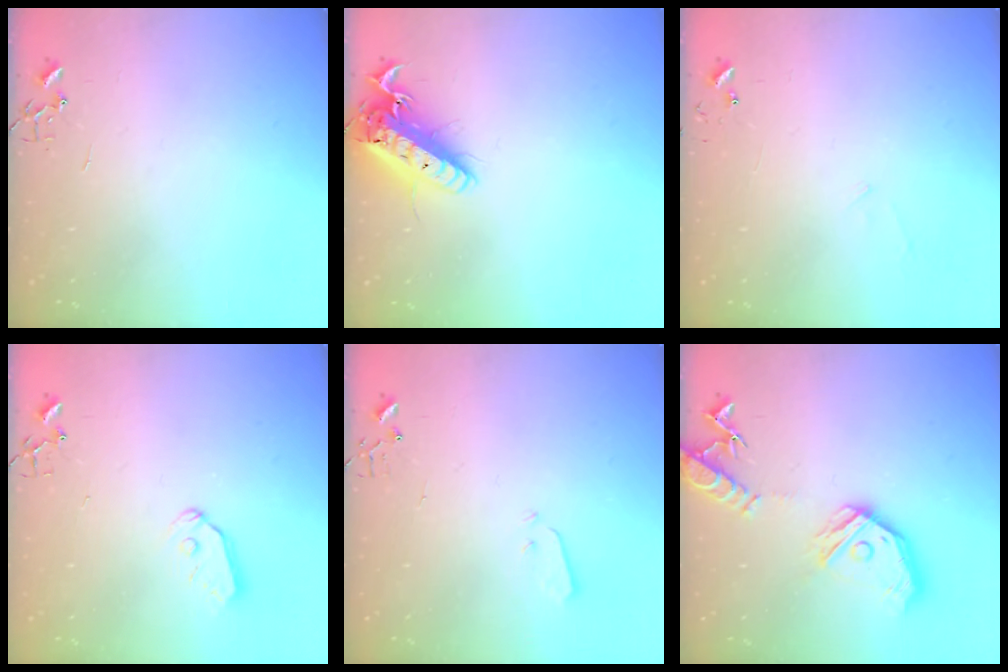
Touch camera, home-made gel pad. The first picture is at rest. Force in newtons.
{"total": 18.2, "press": 18.0, "slide": 3.0}
{"total": 5.4, "press": 5.4, "slide": 0.4}
{"total": 7.4, "press": 7.4, "slide": 0.5}
{"total": 3.0, "press": 2.9, "slide": 0.3}
{"total": 17.1, "press": 16.9, "slide": 2.2}